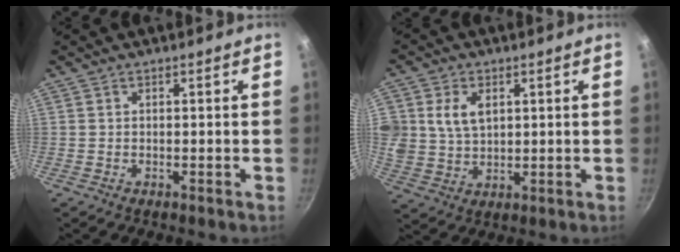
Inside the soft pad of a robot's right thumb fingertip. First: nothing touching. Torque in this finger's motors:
{"motor_torque": [0.04, 0.22, 0.02, 0.07, 0.10]}